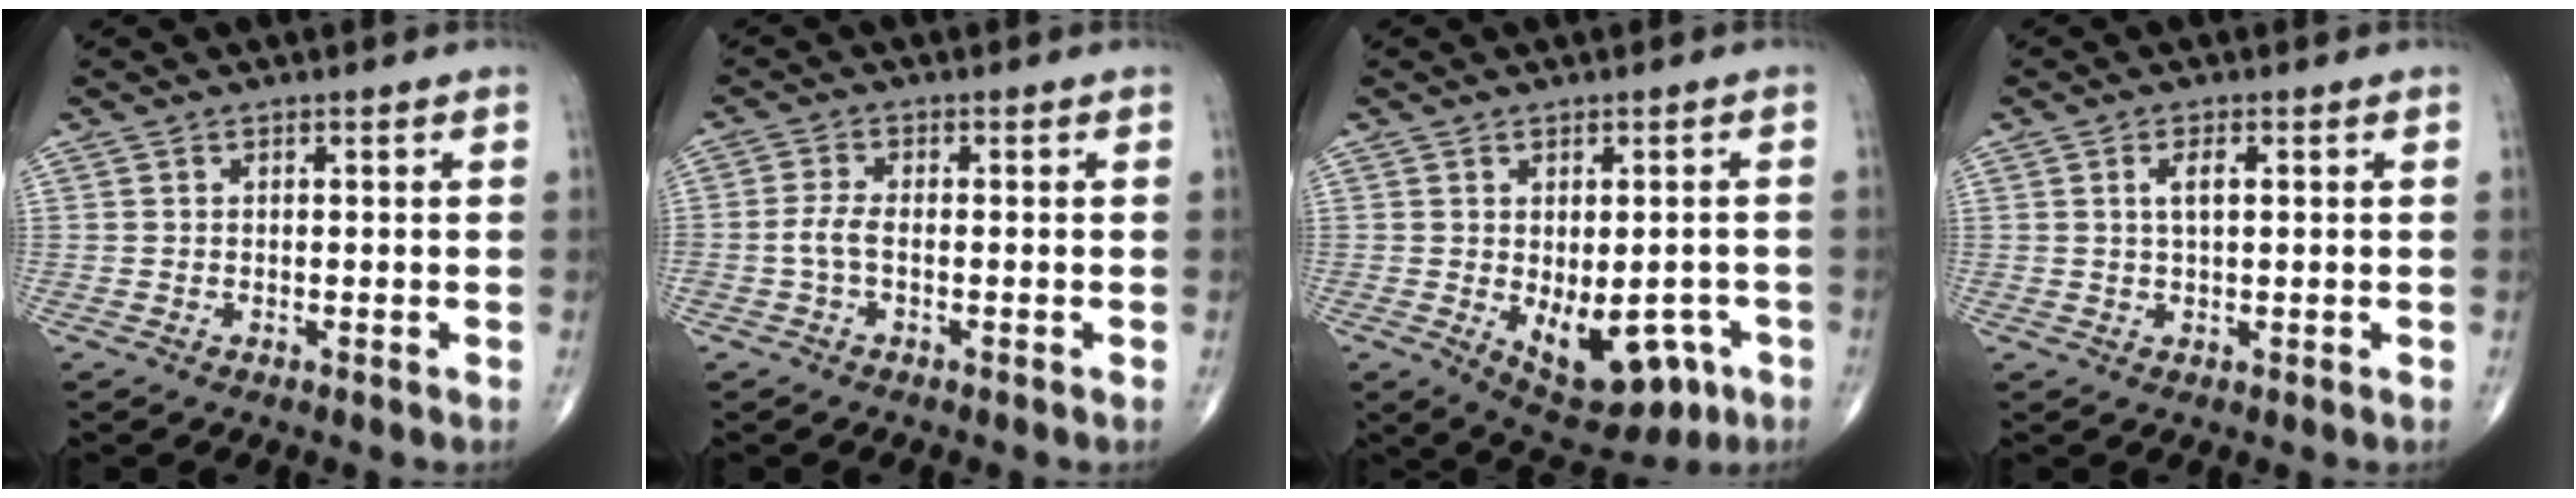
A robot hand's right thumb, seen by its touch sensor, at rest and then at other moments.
{"total": 2.8, "force": [-0.8, 1.1, 2.4], "torque": [-0.058, 0.005, -0.020]}
{"total": 11.9, "force": [-3.7, 6.5, 9.2], "torque": [-0.098, 0.007, -0.034]}
{"total": 2.7, "force": [0.7, 1.0, 2.4], "torque": [-0.045, 0.002, 0.012]}